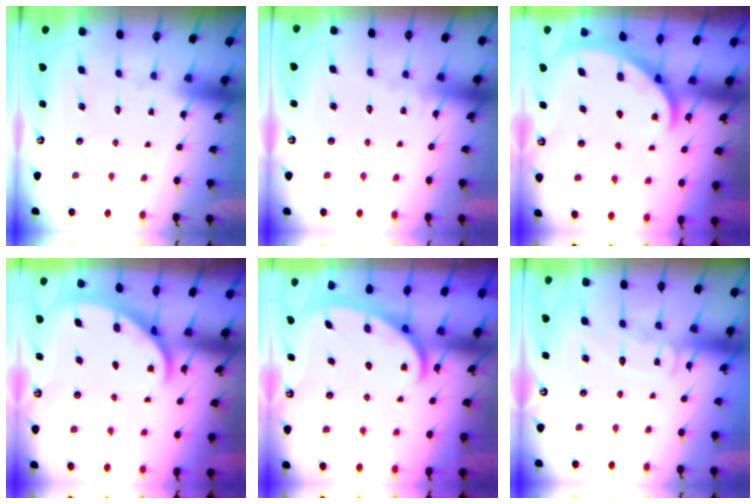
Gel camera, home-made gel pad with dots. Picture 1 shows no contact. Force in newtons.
{"total": 2.5, "press": 2.5, "slide": 0.2}
{"total": 1.5, "press": 1.5, "slide": 0.0}
{"total": 2.2, "press": 2.2, "slide": 0.1}
{"total": 2.6, "press": 2.6, "slide": 0.4}
{"total": 8.3, "press": 8.3, "slide": 0.7}